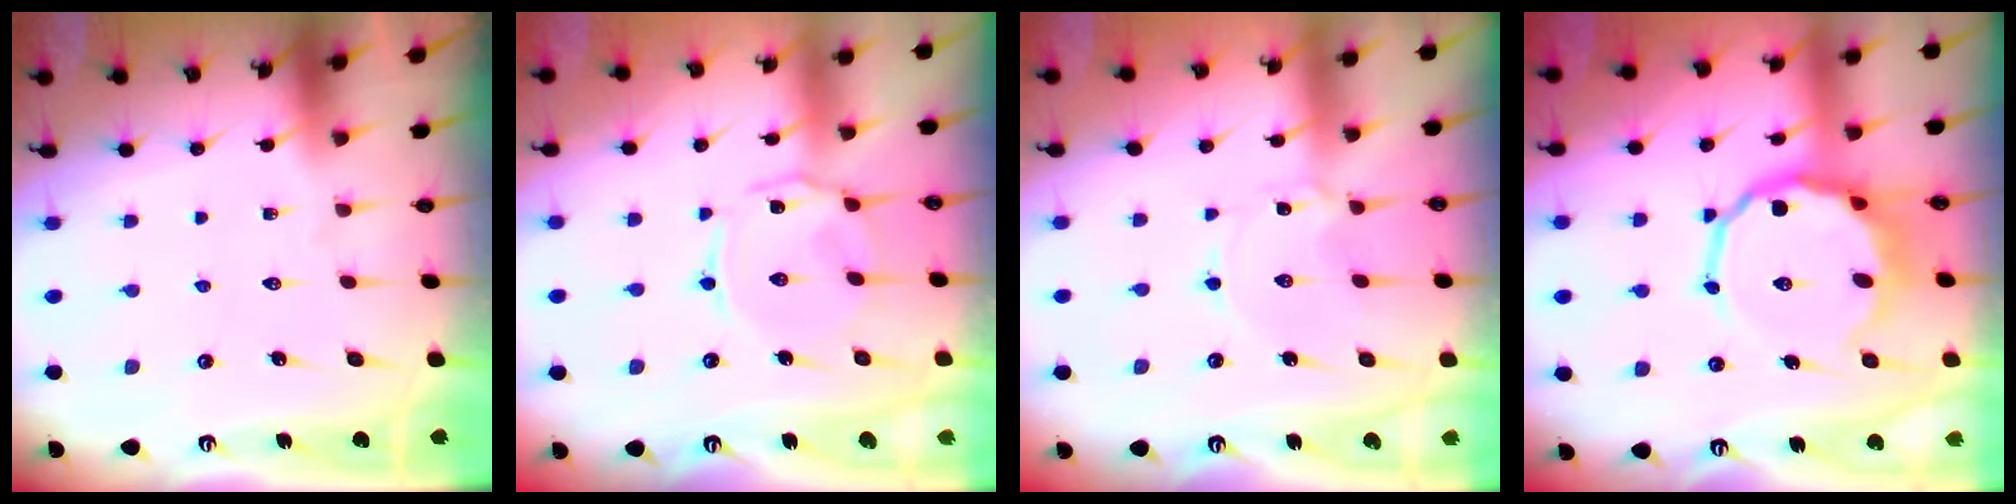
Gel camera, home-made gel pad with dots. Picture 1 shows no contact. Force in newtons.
{"total": 4.4, "press": 4.4, "slide": 0.3}
{"total": 1.8, "press": 1.8, "slide": 0.3}
{"total": 11.2, "press": 10.8, "slide": 3.0}